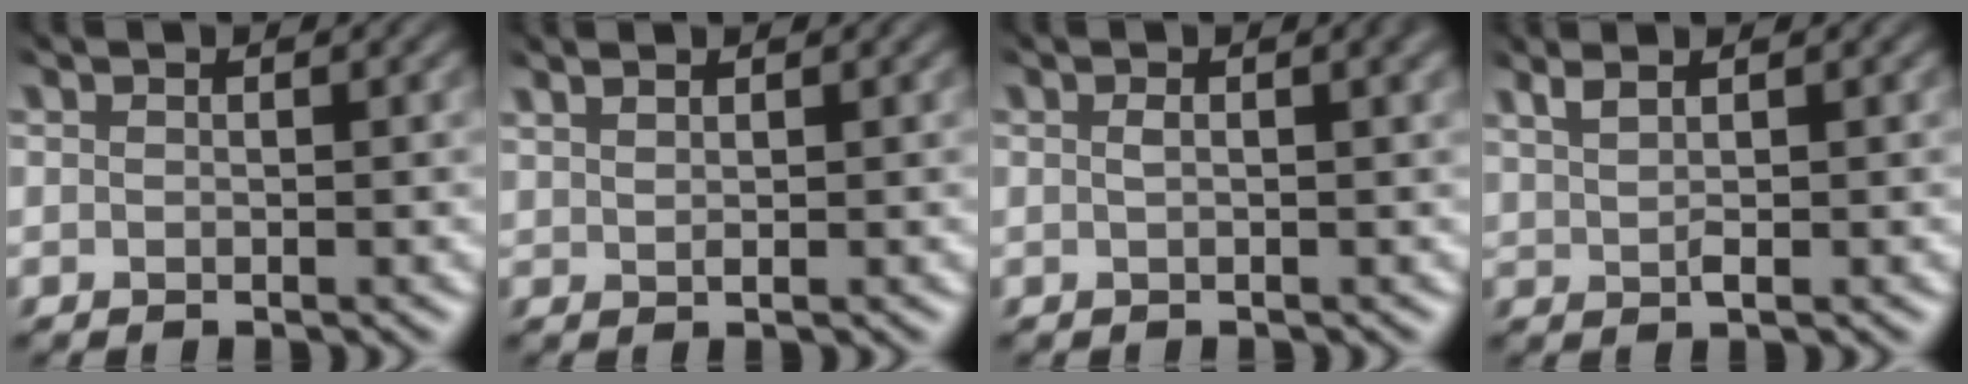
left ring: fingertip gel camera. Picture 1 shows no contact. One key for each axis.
{"total": 1.7, "fx": 1.4, "fy": 0.0, "fz": 0.8, "tx": -0.018, "ty": 0.006, "tz": 0.027}
{"total": 2.8, "fx": 0.5, "fy": 1.2, "fz": 2.5, "tx": -0.024, "ty": 0.005, "tz": 0.012}
{"total": 1.7, "fx": 1.2, "fy": -0.1, "fz": 1.2, "tx": -0.023, "ty": 0.002, "tz": 0.033}